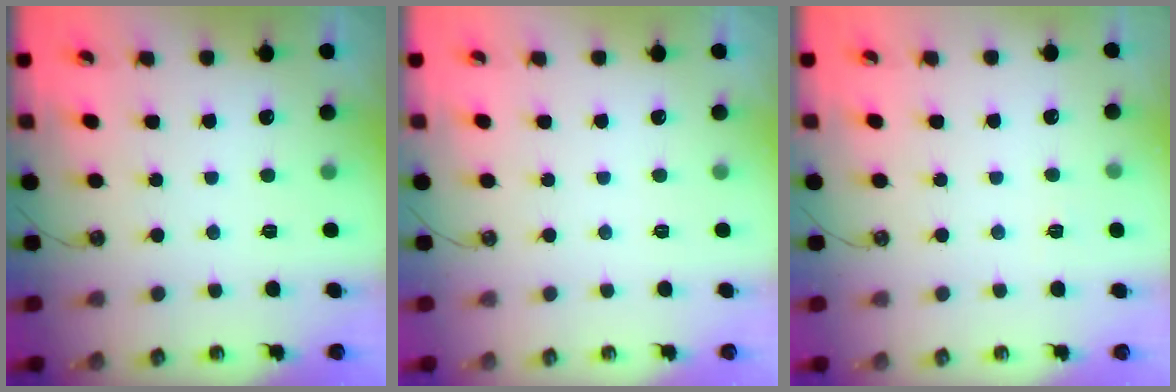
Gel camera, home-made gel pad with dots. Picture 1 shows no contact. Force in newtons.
{"total": 0.0}
{"total": 2.7, "press": 2.7, "slide": 0.4}